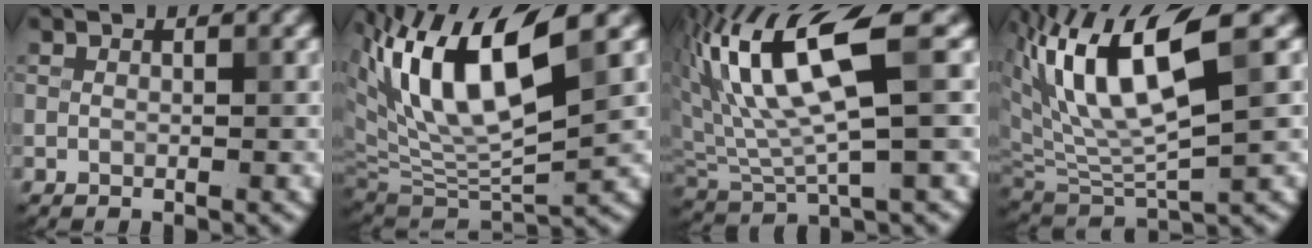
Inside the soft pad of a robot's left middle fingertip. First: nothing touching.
{"total": 10.6, "force": [4.5, 3.5, 9.0], "torque": [-0.165, 0.001, 0.084]}
{"total": 10.2, "force": [3.8, 2.9, 9.0], "torque": [-0.185, 0.009, 0.077]}
{"total": 9.1, "force": [3.9, 2.8, 7.7], "torque": [-0.150, 0.000, 0.073]}